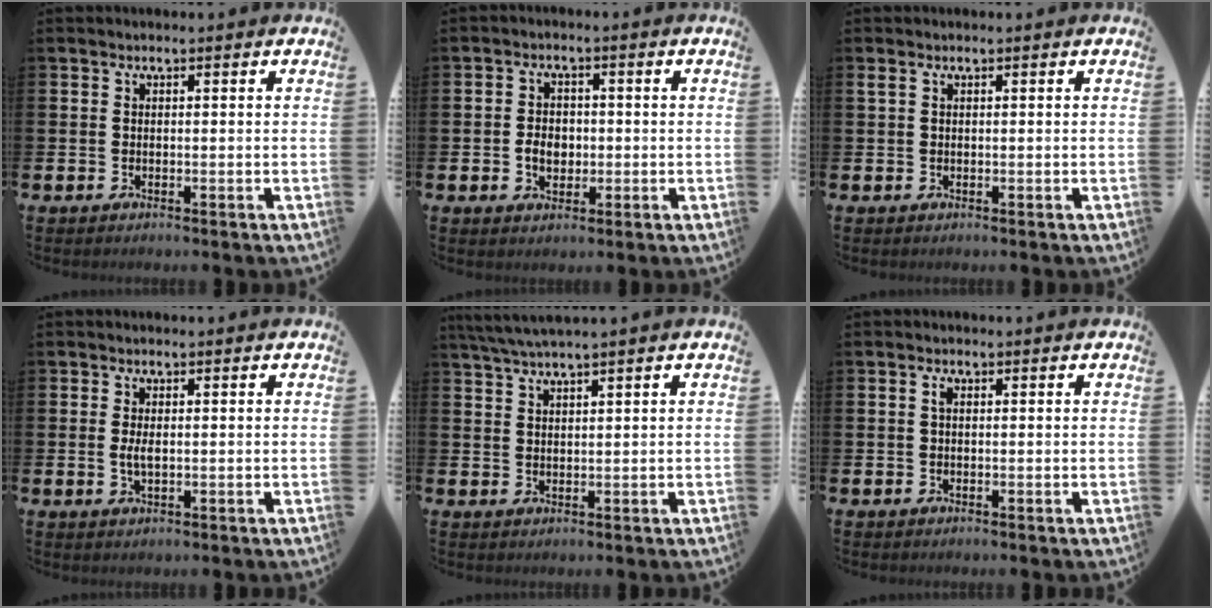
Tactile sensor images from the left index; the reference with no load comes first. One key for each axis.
{"total": 3.3, "fx": -0.5, "fy": 2.6, "fz": 2.0, "tx": -0.024, "ty": -0.001, "tz": -0.016}
{"total": 0.6, "fx": 0.3, "fy": 0.2, "fz": 0.5, "tx": -0.018, "ty": 0.007, "tz": 0.006}
{"total": 2.0, "fx": 0.1, "fy": 0.8, "fz": 1.8, "tx": -0.031, "ty": 0.001, "tz": 0.001}
{"total": 3.1, "fx": 2.8, "fy": -0.4, "fz": 1.3, "tx": -0.034, "ty": -0.003, "tz": 0.052}
{"total": 1.0, "fx": 0.3, "fy": 0.5, "fz": 0.8, "tx": -0.015, "ty": 0.005, "tz": 0.003}